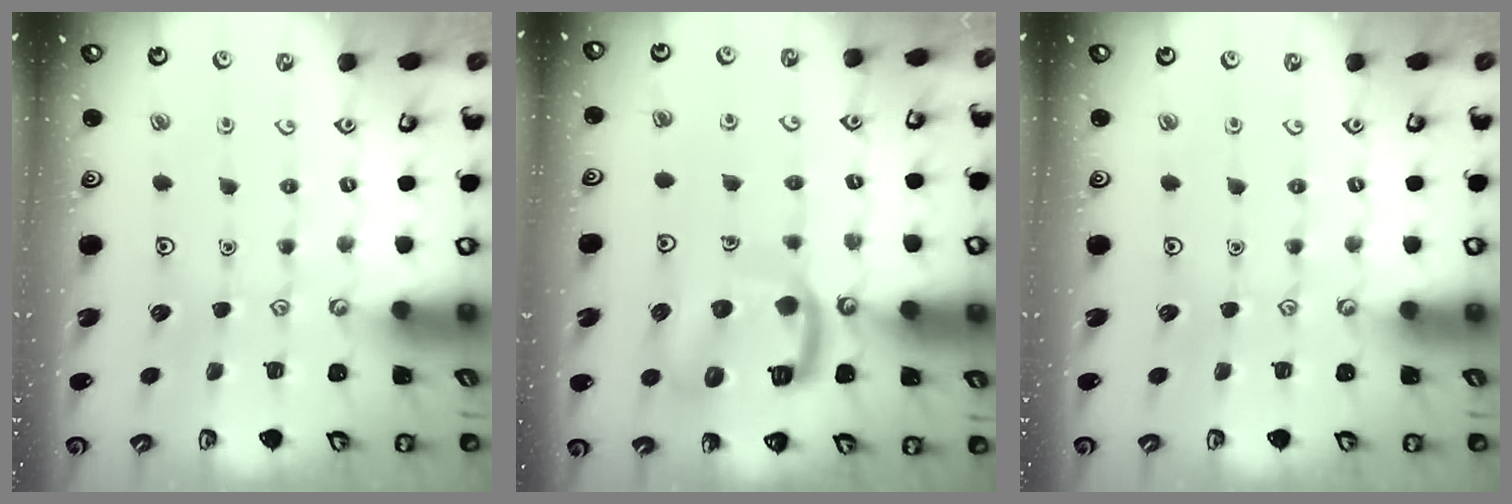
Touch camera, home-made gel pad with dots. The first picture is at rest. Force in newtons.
{"total": 13.5, "press": 13.5, "slide": 1.5}
{"total": 0.0}